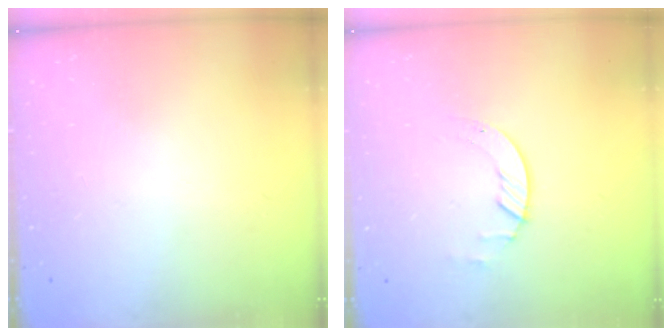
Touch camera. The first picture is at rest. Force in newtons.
{"total": 2.0, "press": 2.0, "slide": 0.2}